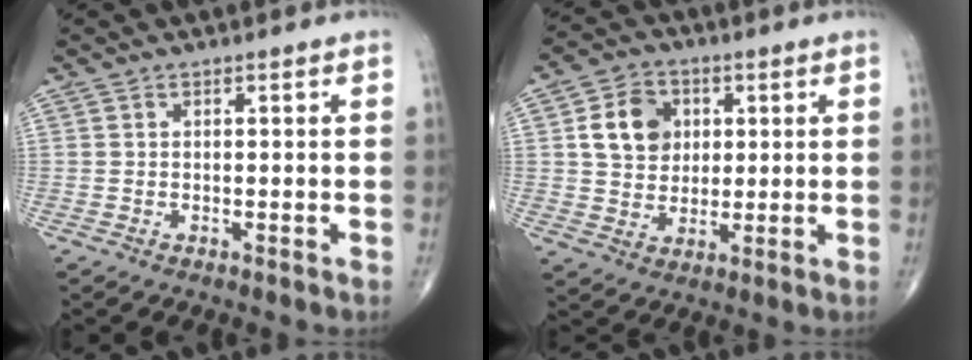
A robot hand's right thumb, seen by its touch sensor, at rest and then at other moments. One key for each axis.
{"total": 9.7, "fx": 2.3, "fy": 7.9, "fz": 5.2, "tx": -0.059, "ty": -0.003, "tz": 0.038}